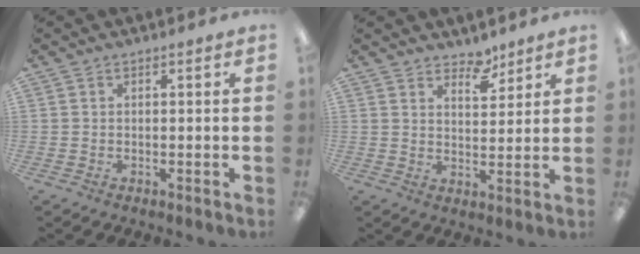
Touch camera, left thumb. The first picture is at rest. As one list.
[{"total": 5.3, "force": [4.8, 2.2, 1.0], "torque": [0.001, -0.035, 0.084]}]